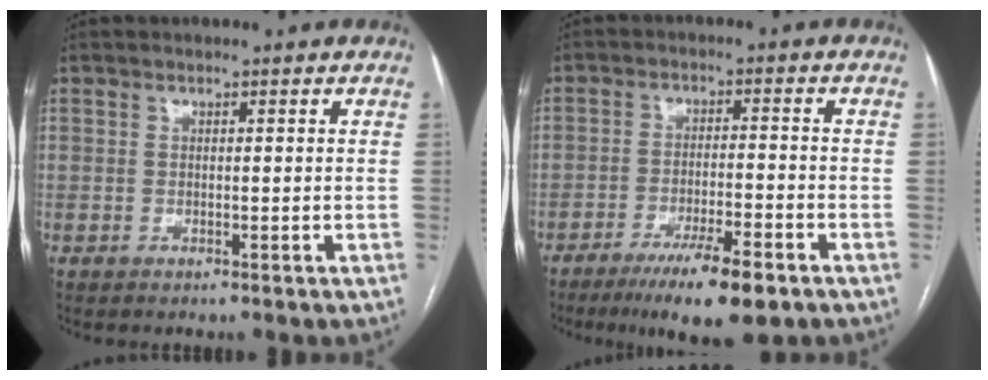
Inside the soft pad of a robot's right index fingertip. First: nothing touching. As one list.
[{"total": 10.6, "force": [-6.9, 1.5, 7.9], "torque": [-0.130, -0.020, -0.109]}]